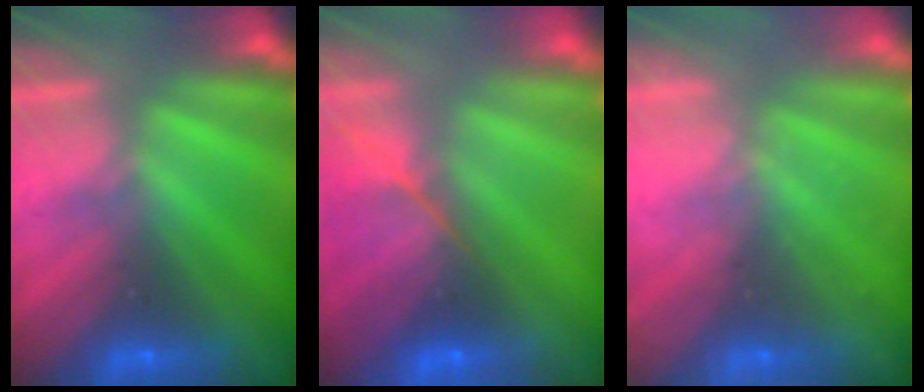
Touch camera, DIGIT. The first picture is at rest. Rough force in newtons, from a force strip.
{"total": 9.4}
{"total": 2.4}